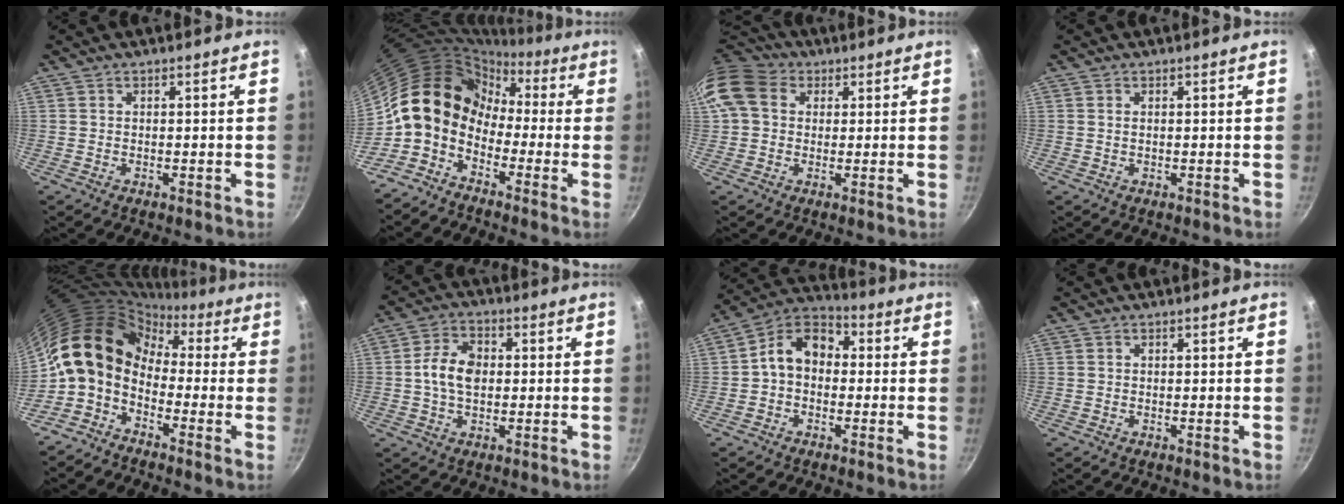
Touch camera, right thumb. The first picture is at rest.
{"total": 12.2, "force": [-2.4, 9.6, 7.2], "torque": [-0.088, 0.054, -0.072]}
{"total": 12.1, "force": [2.8, 9.8, 6.5], "torque": [-0.118, 0.022, 0.037]}
{"total": 0.7, "force": [0.2, 0.4, 0.5], "torque": [-0.009, 0.001, 0.003]}
{"total": 13.9, "force": [-0.6, 10.2, 9.4], "torque": [-0.153, 0.043, -0.034]}
{"total": 7.8, "force": [0.2, 5.4, 5.6], "torque": [-0.092, 0.014, -0.006]}
{"total": 9.8, "force": [0.2, 7.3, 6.5], "torque": [-0.083, 0.036, -0.022]}
{"total": 0.0}